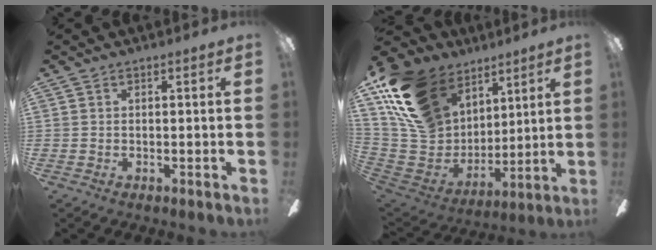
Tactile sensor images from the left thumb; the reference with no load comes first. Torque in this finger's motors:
{"motor_torque": [2.56, 2.45, 1.33, -1.43, 0.40]}